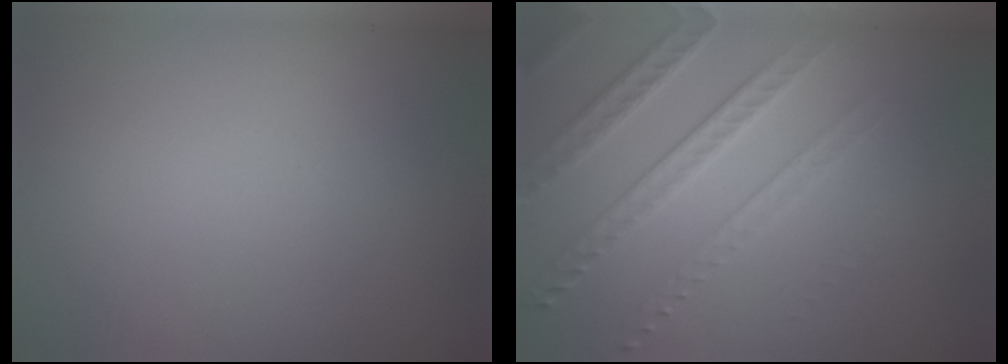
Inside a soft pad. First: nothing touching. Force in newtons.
{"total": 3.5, "press": 3.1, "slide": 1.6}